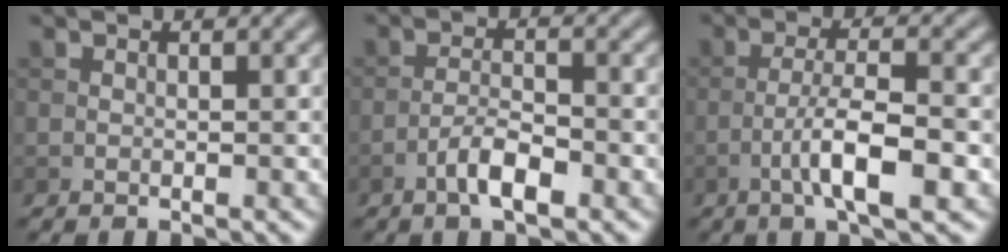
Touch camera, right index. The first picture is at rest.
{"total": 3.3, "force": [-1.9, 0.9, 2.6], "torque": [-0.050, 0.008, -0.039]}
{"total": 5.6, "force": [-2.2, 1.2, 5.0], "torque": [-0.089, 0.007, -0.041]}